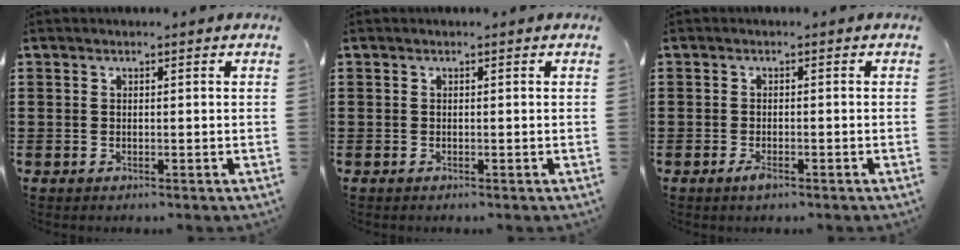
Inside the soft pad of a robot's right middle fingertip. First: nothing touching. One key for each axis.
{"total": 0.0}
{"total": 1.7, "fx": -0.9, "fy": 0.6, "fz": 1.3, "tx": -0.032, "ty": -0.005, "tz": -0.018}